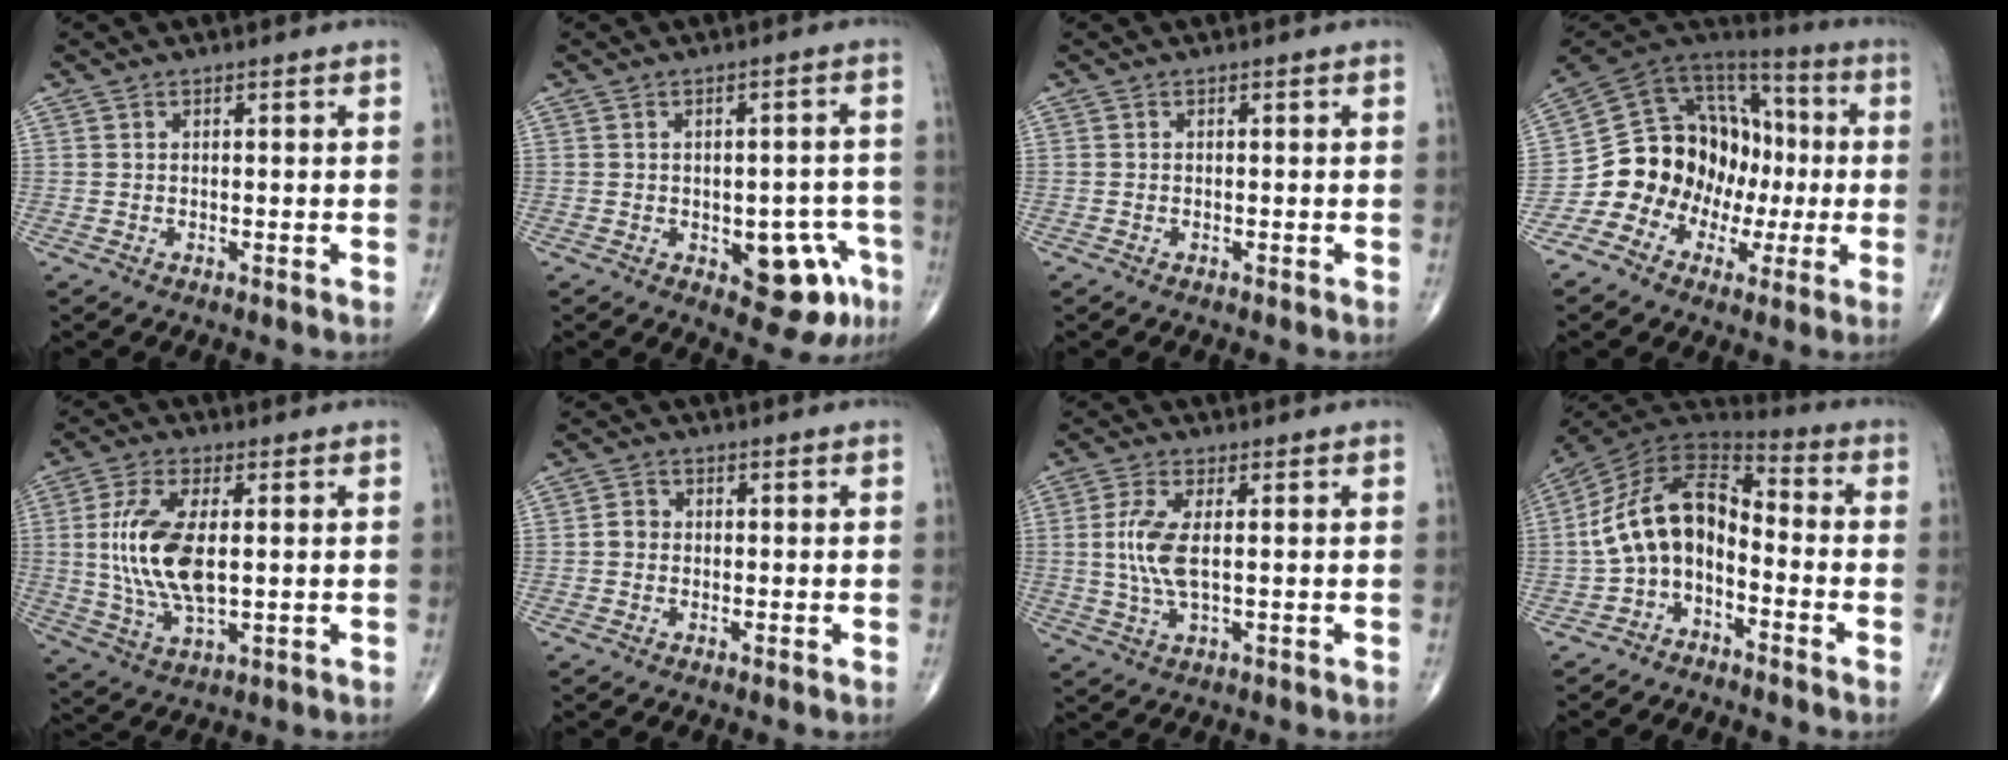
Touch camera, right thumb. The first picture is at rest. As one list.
[{"total": 10.3, "force": [-4.0, 5.4, 7.9], "torque": [-0.056, 0.023, -0.040]}, {"total": 0.0}, {"total": 18.0, "force": [-3.6, 15.2, 9.0], "torque": [-0.107, 0.086, -0.062]}, {"total": 13.5, "force": [1.0, 6.1, 12.0], "torque": [-0.250, -0.009, 0.024]}, {"total": 2.1, "force": [-0.3, 1.9, 0.9], "torque": [-0.006, 0.006, -0.010]}, {"total": 7.2, "force": [0.5, 2.6, 6.7], "torque": [-0.162, -0.004, 0.010]}, {"total": 12.1, "force": [-3.7, 7.6, 8.7], "torque": [-0.150, 0.084, -0.080]}]